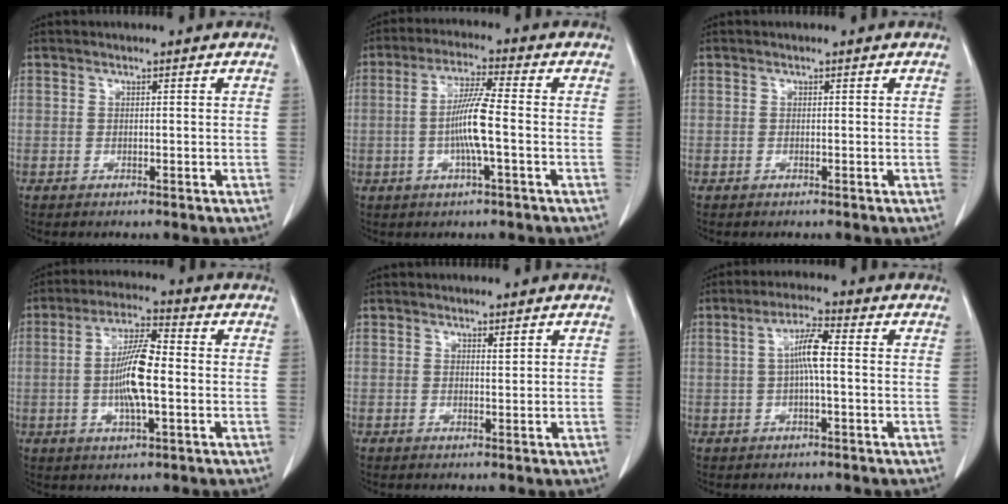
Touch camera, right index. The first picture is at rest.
{"total": 7.6, "force": [-1.1, 0.0, 7.5], "torque": [-0.146, 0.001, -0.022]}
{"total": 0.0}
{"total": 9.4, "force": [-0.7, 1.7, 9.2], "torque": [-0.174, 0.004, -0.016]}
{"total": 0.8, "force": [0.6, 0.1, 0.5], "torque": [-0.009, -0.003, 0.012]}
{"total": 5.0, "force": [0.2, 0.4, 5.0], "torque": [-0.096, 0.010, 0.002]}